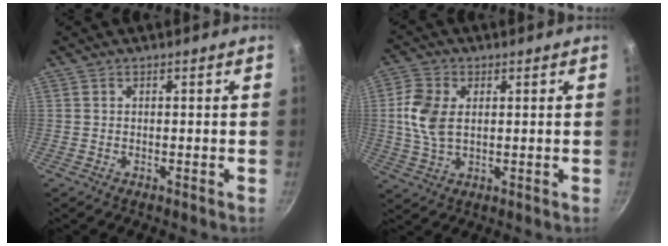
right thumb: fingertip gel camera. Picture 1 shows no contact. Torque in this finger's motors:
{"motor_torque": [-0.07, 0.26, 0.59, -0.32, 0.12]}